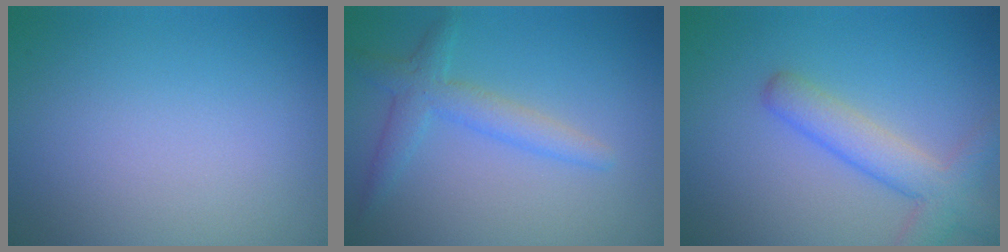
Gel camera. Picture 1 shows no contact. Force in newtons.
{"total": 2.7, "press": 2.7, "slide": 0.1}
{"total": 4.2, "press": 4.2, "slide": 0.2}